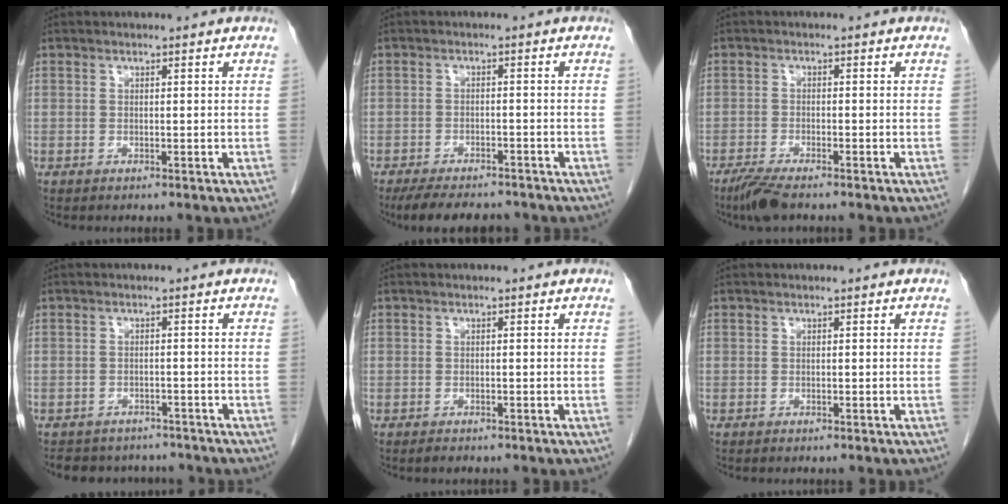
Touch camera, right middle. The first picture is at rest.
{"total": 9.5, "force": [-8.2, 3.0, 3.8], "torque": [-0.059, -0.008, -0.116]}
{"total": 4.1, "force": [-3.2, 0.5, 2.5], "torque": [-0.052, -0.010, -0.060]}
{"total": 8.3, "force": [-7.4, 3.4, 1.4], "torque": [-0.023, 0.008, -0.089]}
{"total": 1.3, "force": [-1.1, 0.4, 0.5], "torque": [-0.017, -0.004, -0.015]}
{"total": 0.0}